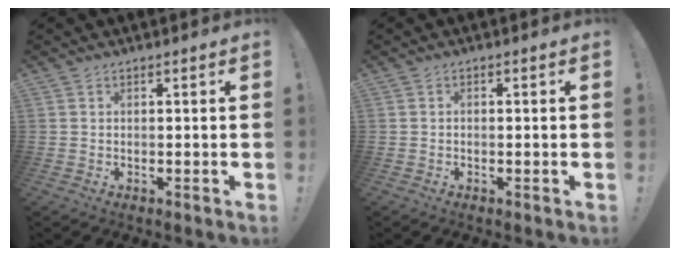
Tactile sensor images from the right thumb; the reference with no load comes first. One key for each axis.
{"total": 0.5, "fx": -0.4, "fy": 0.2, "fz": 0.2, "tx": -0.003, "ty": 0.001, "tz": -0.008}